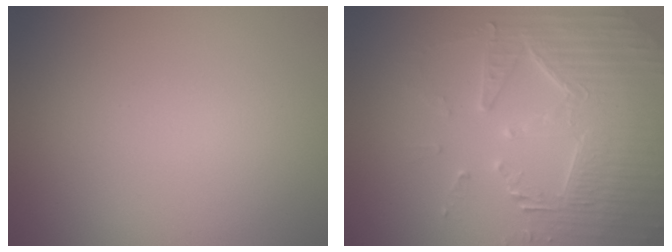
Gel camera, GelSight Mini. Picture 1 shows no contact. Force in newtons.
{"total": 5.0, "press": 4.9, "slide": 1.0}